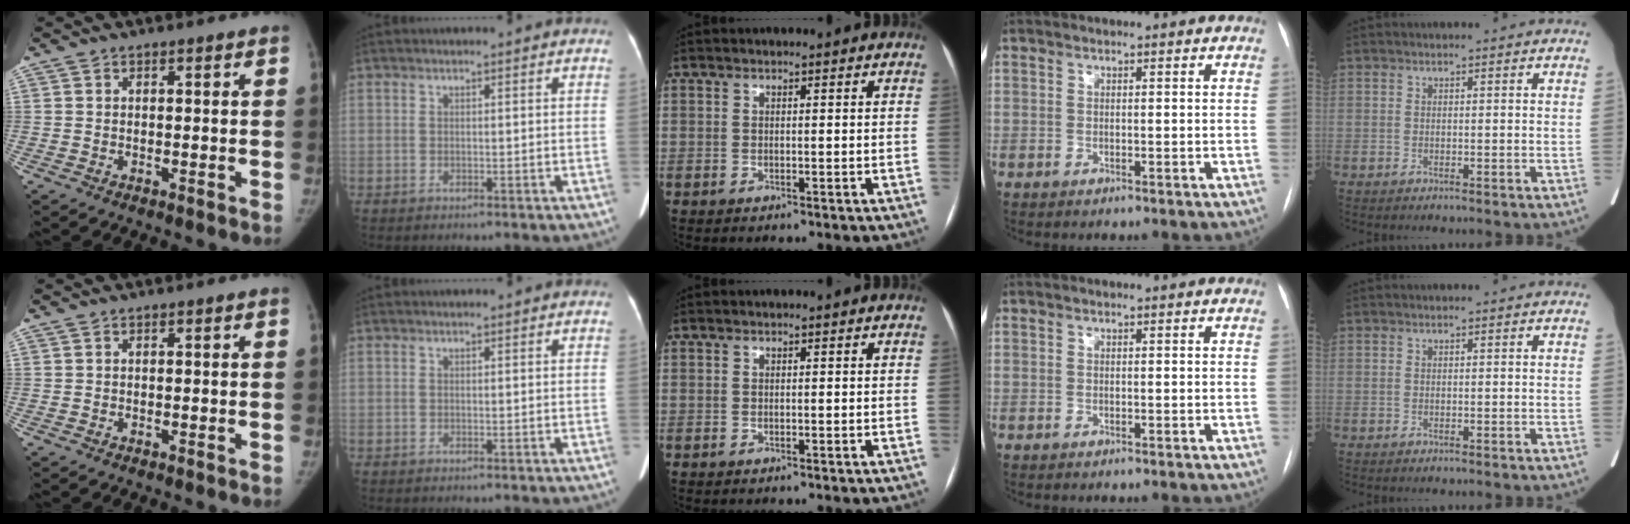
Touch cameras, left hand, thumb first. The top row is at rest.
{}